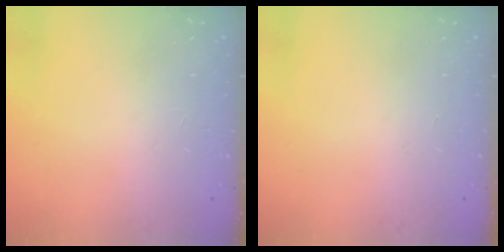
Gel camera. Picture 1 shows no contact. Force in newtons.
{"total": 0.0}